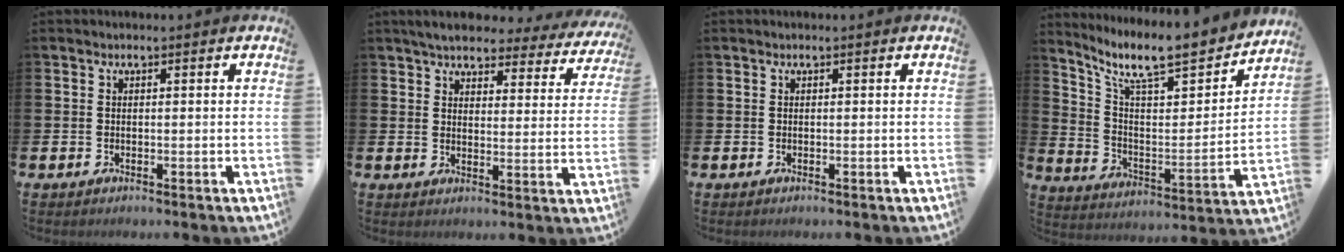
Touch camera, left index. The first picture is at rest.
{"total": 4.7, "force": [4.4, 1.1, 1.3], "torque": [-0.040, -0.026, 0.073]}
{"total": 0.0}
{"total": 10.0, "force": [8.7, 2.1, 4.4], "torque": [-0.112, -0.070, 0.145]}